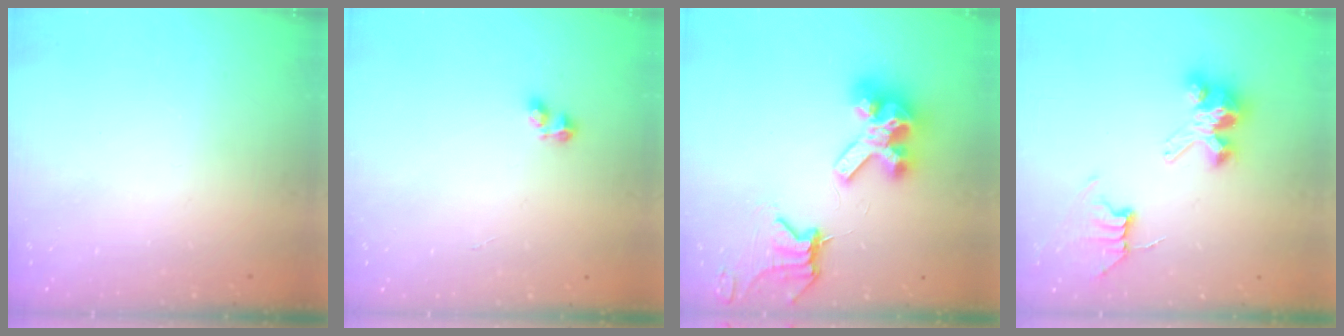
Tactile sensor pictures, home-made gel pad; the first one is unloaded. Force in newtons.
{"total": 2.2, "press": 2.1, "slide": 0.6}
{"total": 15.0, "press": 14.9, "slide": 1.8}
{"total": 7.9, "press": 7.8, "slide": 0.6}